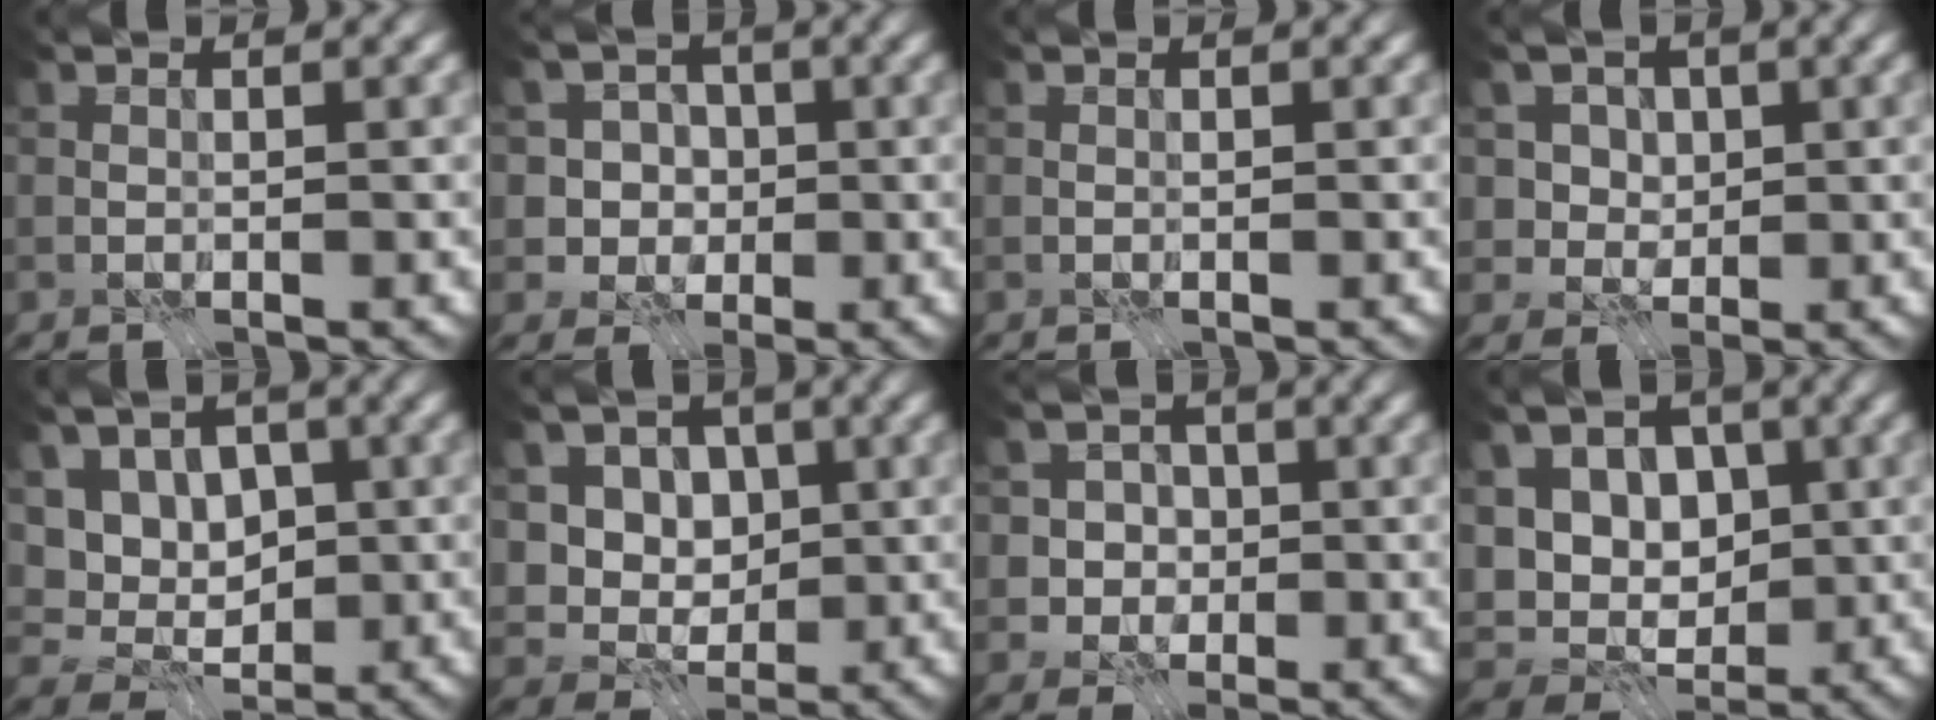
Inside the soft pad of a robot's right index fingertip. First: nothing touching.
{"total": 3.8, "force": [0.1, 3.7, 1.0], "torque": [0.002, 0.006, -0.007]}
{"total": 0.0}
{"total": 3.6, "force": [1.1, 3.2, 1.2], "torque": [-0.021, -0.010, 0.017]}
{"total": 7.6, "force": [1.8, 6.0, 4.3], "torque": [-0.066, 0.023, 0.008]}
{"total": 8.3, "force": [1.3, 7.0, 4.3], "torque": [-0.062, 0.025, -0.009]}
{"total": 3.4, "force": [-0.1, 3.3, 0.9], "torque": [0.003, 0.004, -0.011]}
{"total": 9.6, "force": [1.9, 7.4, 5.9], "torque": [-0.082, 0.035, 0.006]}